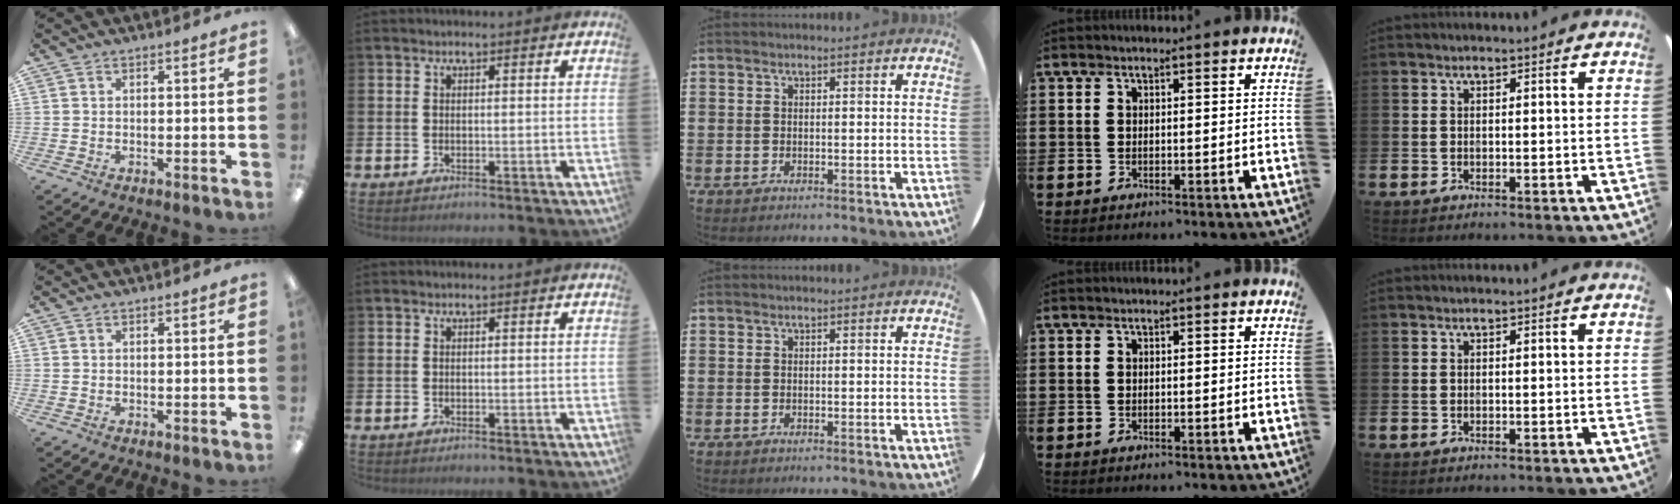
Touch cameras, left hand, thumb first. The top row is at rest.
{}